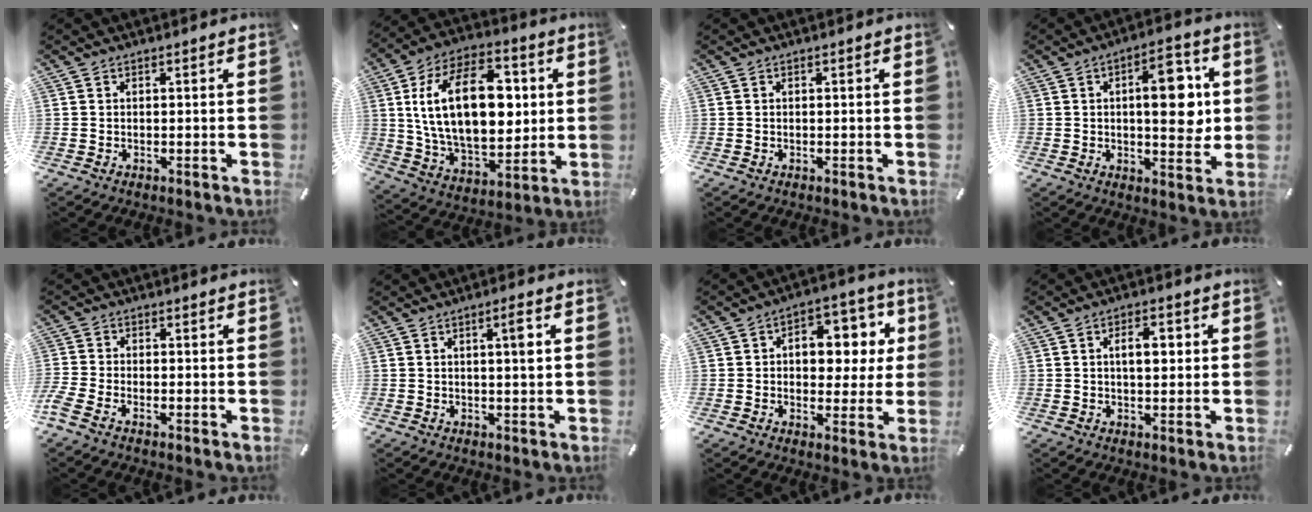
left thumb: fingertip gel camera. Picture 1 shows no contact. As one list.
[{"total": 24.4, "force": [3.7, 14.8, 19.0], "torque": [-0.355, 0.006, 0.059]}, {"total": 0.0}, {"total": 13.8, "force": [2.0, 6.5, 12.0], "torque": [-0.152, -0.006, 0.029]}, {"total": 2.8, "force": [-1.7, 1.4, 1.6], "torque": [-0.039, 0.004, -0.034]}, {"total": 3.5, "force": [0.9, 0.4, 3.4], "torque": [-0.050, -0.005, 0.008]}, {"total": 10.8, "force": [1.9, 7.6, 7.5], "torque": [-0.088, -0.008, 0.029]}, {"total": 5.4, "force": [0.8, 2.9, 4.5], "torque": [-0.068, 0.003, 0.006]}]